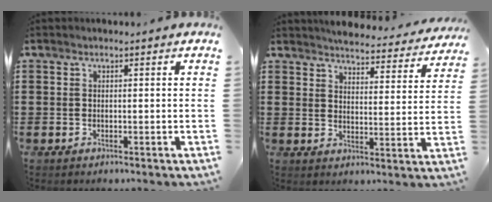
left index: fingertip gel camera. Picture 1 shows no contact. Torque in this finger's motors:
{"motor_torque": [0.73, -1.41, 0.50, 0.04]}